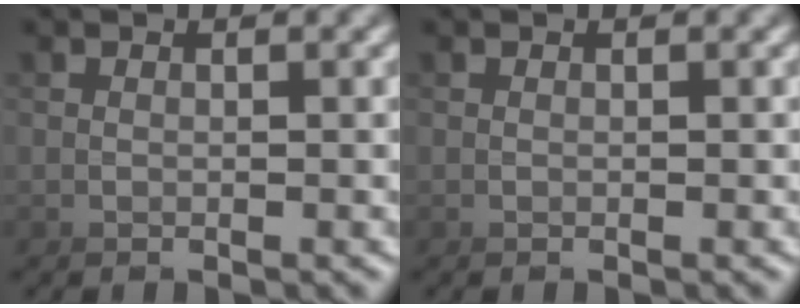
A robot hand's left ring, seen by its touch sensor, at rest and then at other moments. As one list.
[{"total": 0.0}]